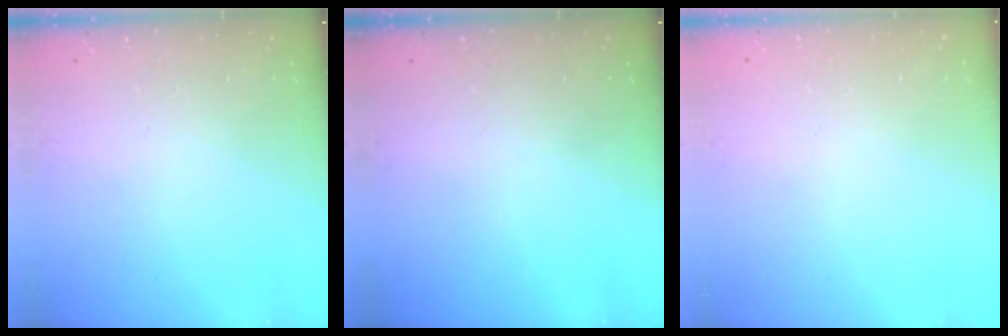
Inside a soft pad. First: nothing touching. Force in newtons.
{"total": 0.0}
{"total": 0.0}